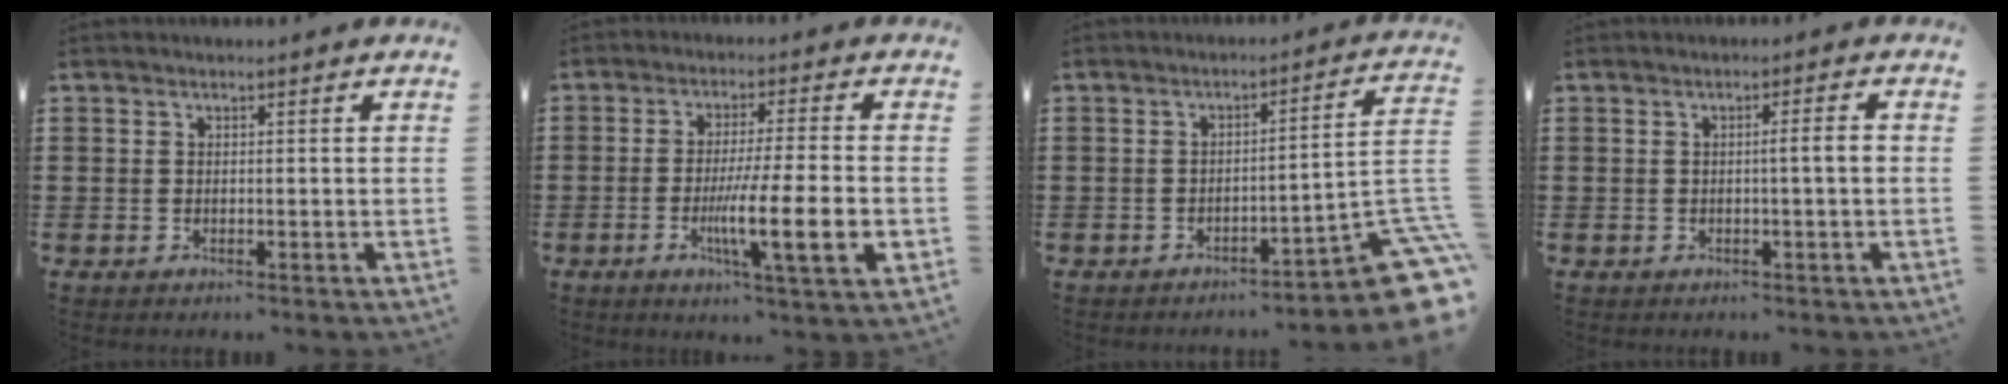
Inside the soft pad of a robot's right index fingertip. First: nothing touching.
{"total": 11.2, "force": [-2.8, 1.0, 10.8], "torque": [-0.197, -0.018, -0.050]}
{"total": 6.9, "force": [-4.2, 1.3, 5.3], "torque": [-0.067, -0.014, -0.080]}
{"total": 2.3, "force": [-0.2, 0.0, 2.3], "torque": [-0.040, -0.003, -0.005]}